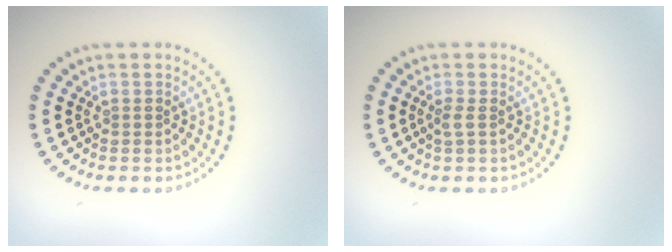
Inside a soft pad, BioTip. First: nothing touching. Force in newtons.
{"total": 0.9, "press": 0.7, "slide": 0.6}